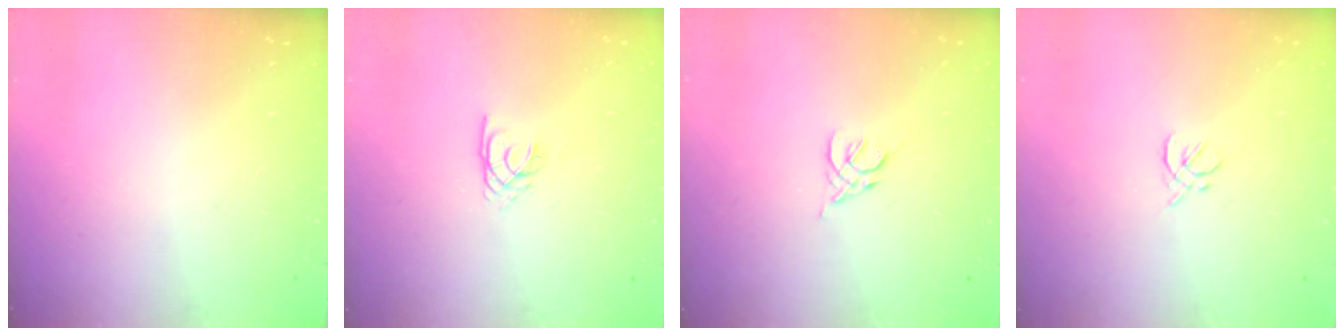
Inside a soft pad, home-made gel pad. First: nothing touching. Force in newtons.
{"total": 2.2, "press": 2.2, "slide": 0.3}
{"total": 2.5, "press": 2.4, "slide": 0.7}
{"total": 2.0, "press": 1.9, "slide": 0.7}